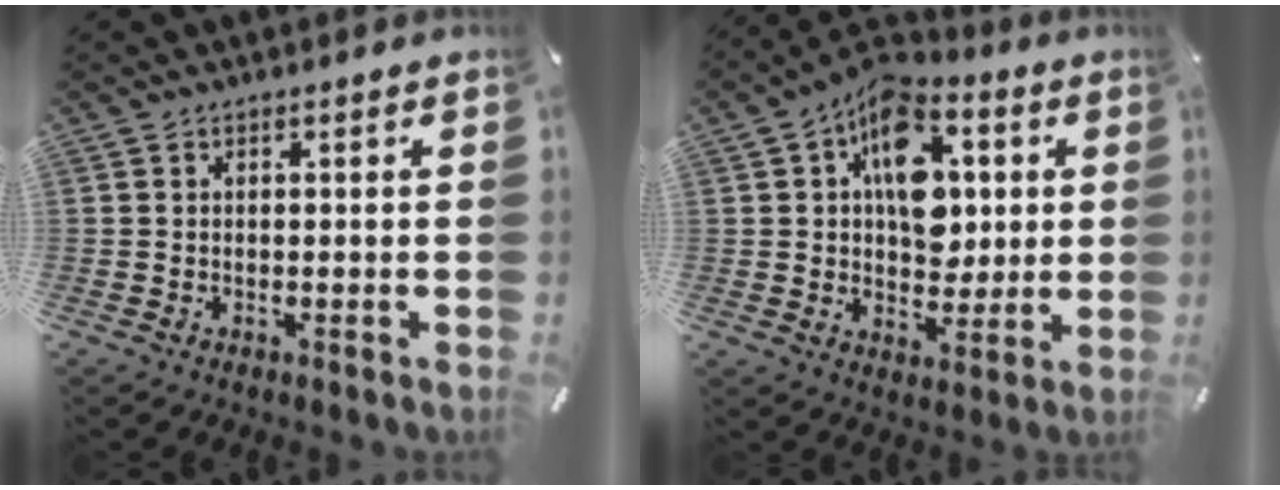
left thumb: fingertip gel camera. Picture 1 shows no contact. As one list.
[{"total": 15.5, "force": [3.3, 10.8, 10.6], "torque": [-0.156, -0.009, 0.060]}]